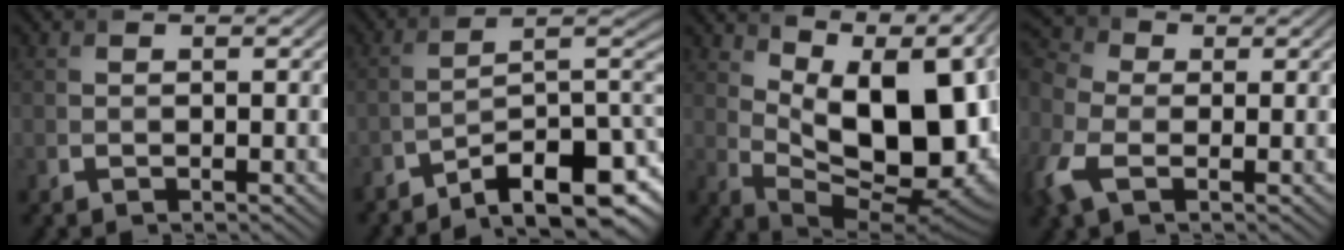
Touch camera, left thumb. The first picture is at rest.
{"total": 11.5, "force": [-7.9, 2.4, 8.0], "torque": [-0.113, 0.006, -0.128]}
{"total": 15.7, "force": [4.0, 7.1, 13.4], "torque": [-0.199, 0.011, 0.077]}
{"total": 8.0, "force": [-1.8, 5.4, 5.7], "torque": [-0.178, 0.002, -0.055]}